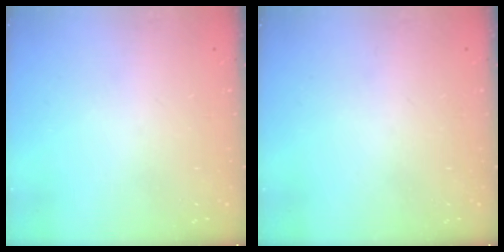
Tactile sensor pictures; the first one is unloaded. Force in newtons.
{"total": 0.0}